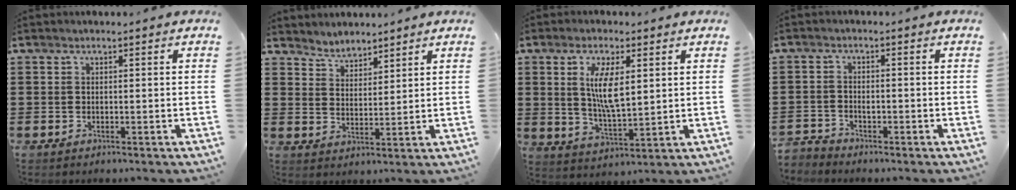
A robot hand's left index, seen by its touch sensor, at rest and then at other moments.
{"total": 3.5, "force": [3.3, 0.9, -0.5], "torque": [-0.005, -0.007, 0.063]}
{"total": 7.5, "force": [2.2, 2.6, 6.7], "torque": [-0.128, 0.003, 0.037]}
{"total": 1.9, "force": [-1.7, 0.8, 0.2], "torque": [-0.012, 0.004, -0.037]}